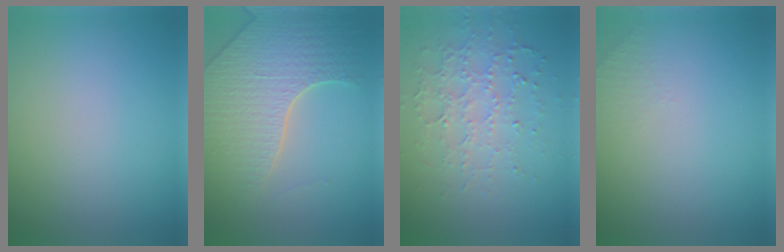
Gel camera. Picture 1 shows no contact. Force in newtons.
{"total": 5.8, "press": 4.9, "slide": 3.0}
{"total": 3.4, "press": 3.2, "slide": 1.2}
{"total": 1.0, "press": 0.9, "slide": 0.3}